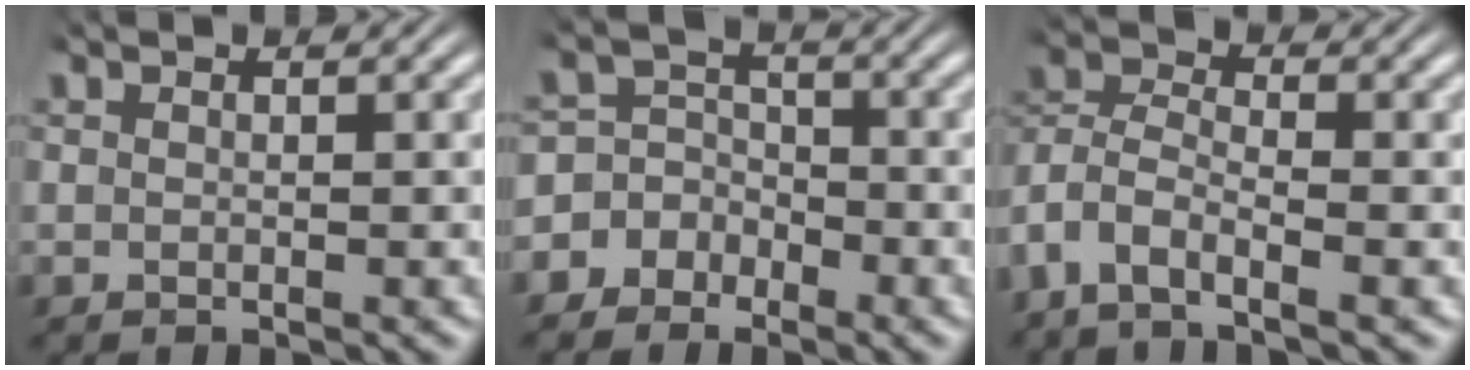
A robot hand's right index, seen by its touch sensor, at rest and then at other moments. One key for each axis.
{"total": 6.9, "fx": -2.1, "fy": 6.2, "fz": 2.1, "tx": -0.055, "ty": -0.013, "tz": -0.044}
{"total": 7.2, "fx": -1.9, "fy": 6.2, "fz": 3.1, "tx": -0.110, "ty": -0.027, "tz": -0.039}